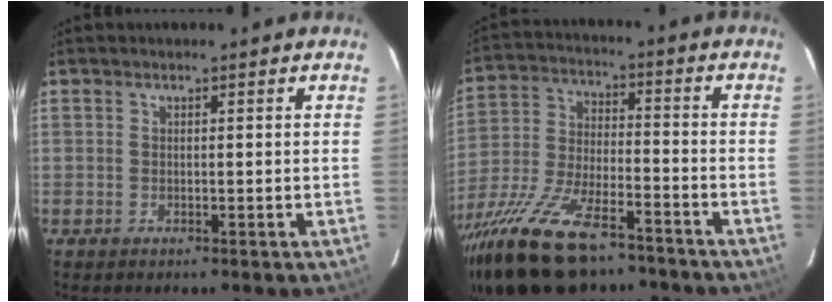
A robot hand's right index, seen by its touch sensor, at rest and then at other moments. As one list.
[{"total": 22.8, "force": [-16.6, 8.1, 13.3], "torque": [-0.274, -0.043, -0.281]}]